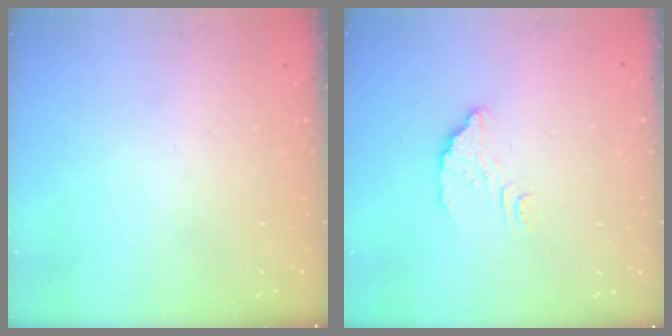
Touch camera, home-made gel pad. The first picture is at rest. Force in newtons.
{"total": 3.9, "press": 3.9, "slide": 0.3}